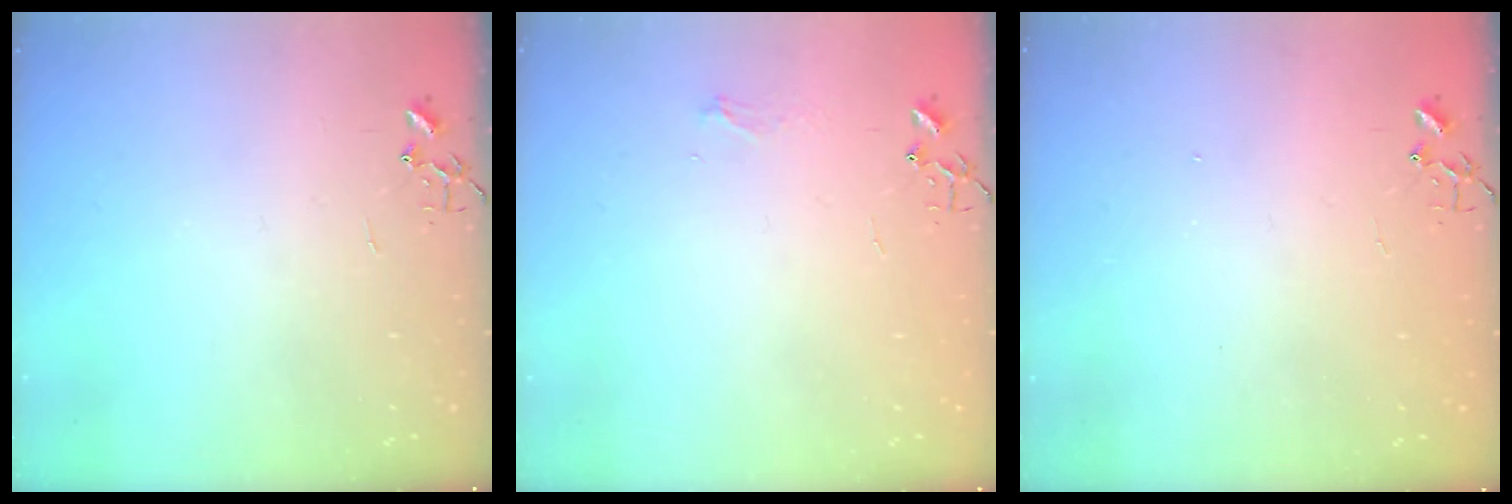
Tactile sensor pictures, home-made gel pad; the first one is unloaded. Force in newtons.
{"total": 4.7, "press": 4.7, "slide": 0.6}
{"total": 1.2, "press": 1.2, "slide": 0.1}